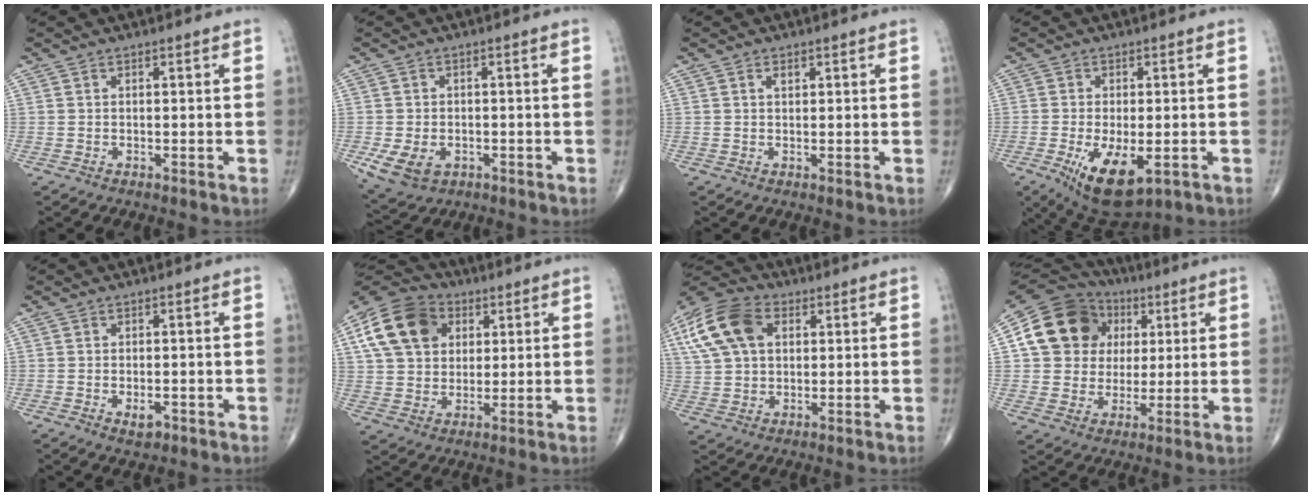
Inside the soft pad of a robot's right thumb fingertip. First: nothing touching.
{"total": 7.1, "force": [-2.3, 5.1, 4.3], "torque": [-0.080, 0.003, -0.028]}
{"total": 1.2, "force": [0.6, 0.7, 0.8], "torque": [-0.009, -0.002, 0.008]}
{"total": 10.9, "force": [-3.9, 5.0, 8.9], "torque": [-0.147, -0.015, -0.052]}
{"total": 2.5, "force": [-1.0, 1.3, 1.8], "torque": [-0.022, 0.002, -0.012]}
{"total": 15.0, "force": [4.9, 11.4, 8.4], "torque": [-0.141, 0.003, 0.080]}
{"total": 14.8, "force": [4.7, 9.8, 10.1], "torque": [-0.201, 0.010, 0.082]}
{"total": 16.8, "force": [4.3, 14.4, 7.5], "torque": [-0.109, 0.017, 0.076]}